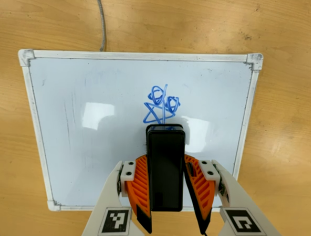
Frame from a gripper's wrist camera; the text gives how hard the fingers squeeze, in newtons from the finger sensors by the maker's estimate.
{"total": 5.8, "left": 4.5, "right": 7.1}